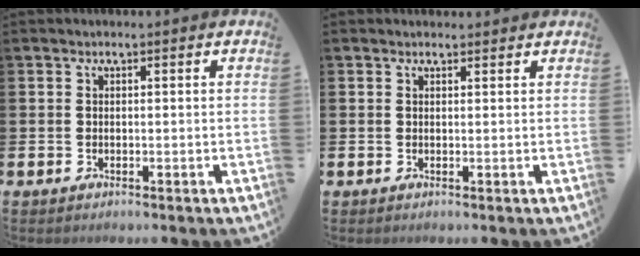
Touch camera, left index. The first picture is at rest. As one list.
[{"total": 0.9, "force": [0.8, 0.3, 0.1], "torque": [0.005, 0.001, 0.013]}]